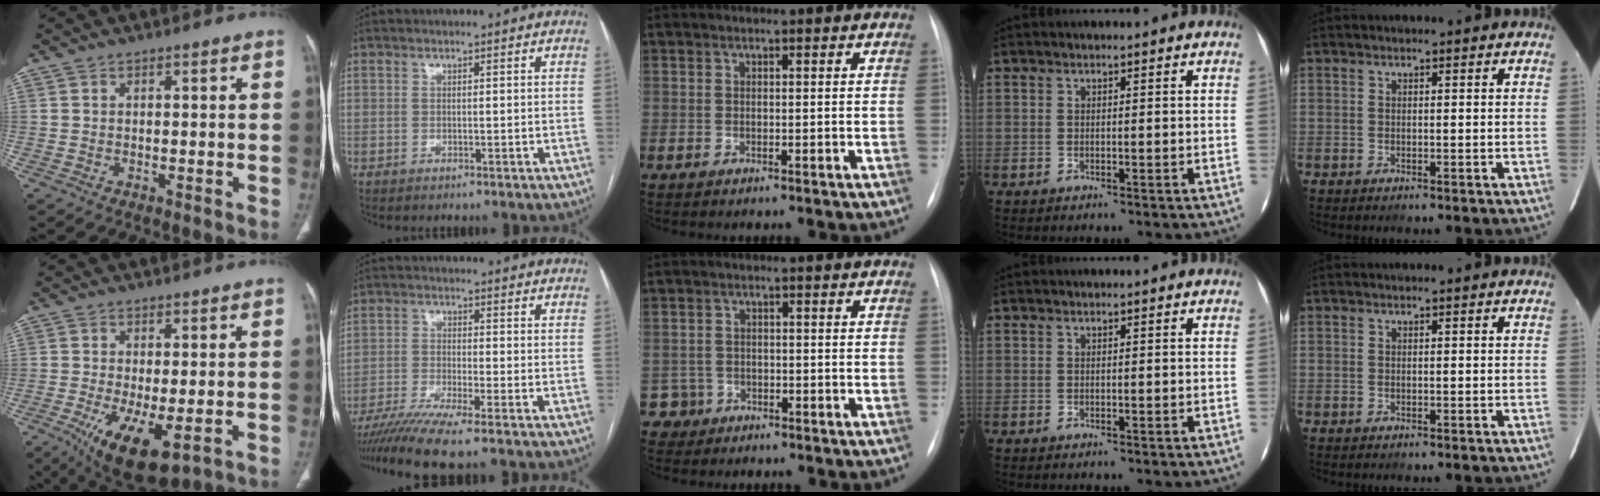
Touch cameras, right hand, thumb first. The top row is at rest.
{"thumb": {"total": 12.4, "force": [-4.6, 4.7, 10.5], "torque": [-0.183, -0.021, -0.061]}, "index": {"total": 9.2, "force": [-7.3, -1.2, 5.4], "torque": [-0.088, -0.025, -0.124]}, "middle": {"total": 2.7, "force": [-1.5, 2.1, -0.8], "torque": [0.019, 0.012, -0.027]}}